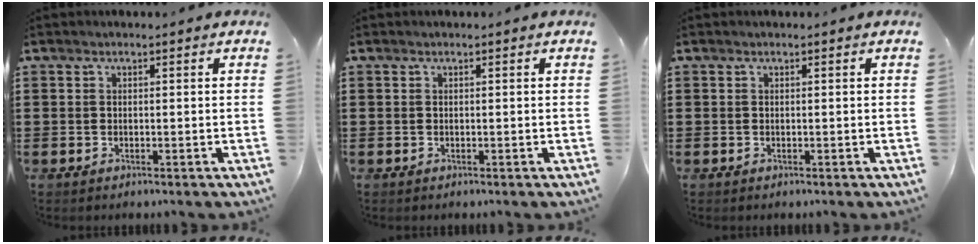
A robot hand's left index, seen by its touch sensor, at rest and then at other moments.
{"total": 0.0}
{"total": 0.0}